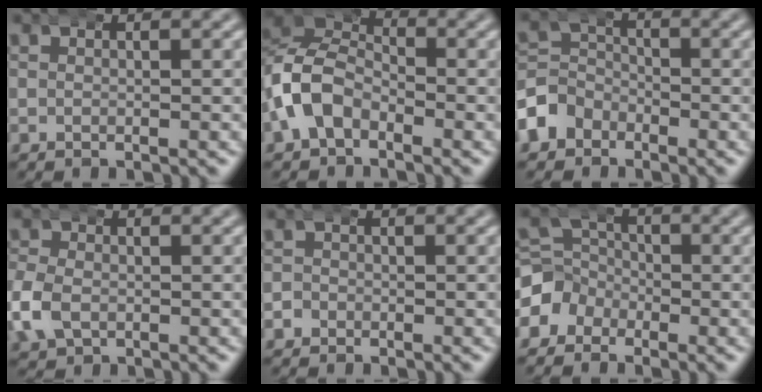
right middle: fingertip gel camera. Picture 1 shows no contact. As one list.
[{"total": 5.6, "force": [-1.4, 4.6, 2.8], "torque": [-0.064, -0.008, -0.031]}, {"total": 4.7, "force": [-2.6, 3.9, 0.9], "torque": [-0.027, -0.011, -0.048]}, {"total": 3.3, "force": [-0.9, 2.7, 1.7], "torque": [-0.058, -0.002, -0.015]}, {"total": 1.8, "force": [-0.9, 1.6, -0.1], "torque": [-0.002, -0.003, -0.023]}, {"total": 6.7, "force": [-1.9, 6.1, 1.8], "torque": [-0.046, -0.012, -0.040]}]